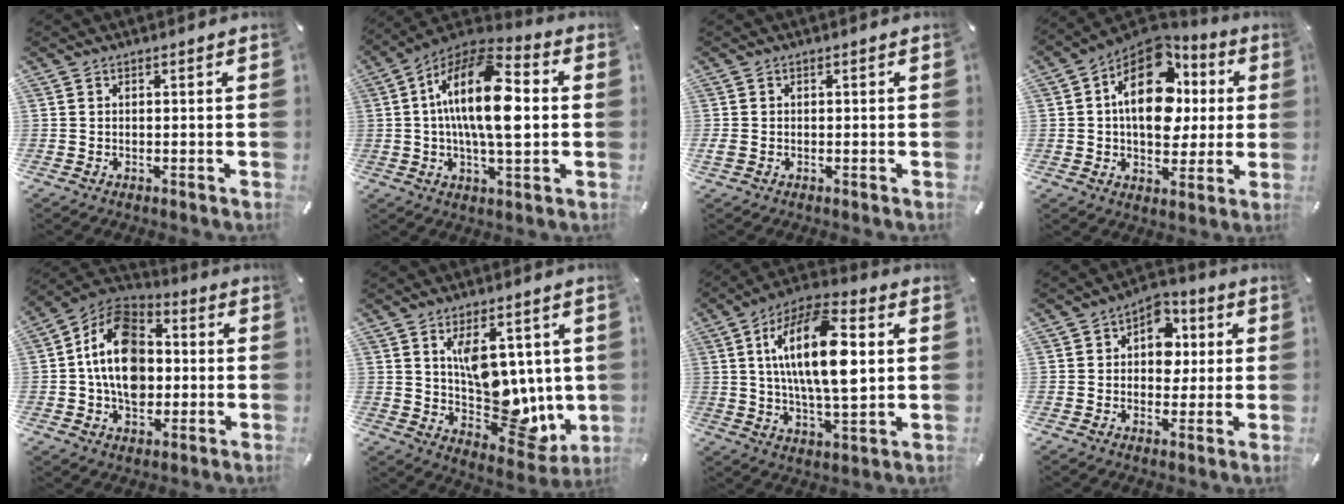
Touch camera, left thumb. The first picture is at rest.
{"total": 18.7, "force": [1.5, 8.4, 16.6], "torque": [-0.314, -0.001, 0.017]}
{"total": 1.2, "force": [-0.3, 0.8, 0.9], "torque": [-0.023, 0.000, -0.008]}
{"total": 19.1, "force": [3.5, 13.0, 13.5], "torque": [-0.205, -0.019, 0.060]}
{"total": 16.2, "force": [-0.9, 12.1, 10.8], "torque": [-0.201, 0.014, -0.021]}
{"total": 15.5, "force": [3.3, 9.7, 11.5], "torque": [-0.158, -0.032, 0.070]}
{"total": 19.7, "force": [4.0, 8.7, 17.2], "torque": [-0.320, -0.002, 0.058]}
{"total": 9.0, "force": [1.8, 7.3, 4.9], "torque": [-0.063, -0.006, 0.029]}